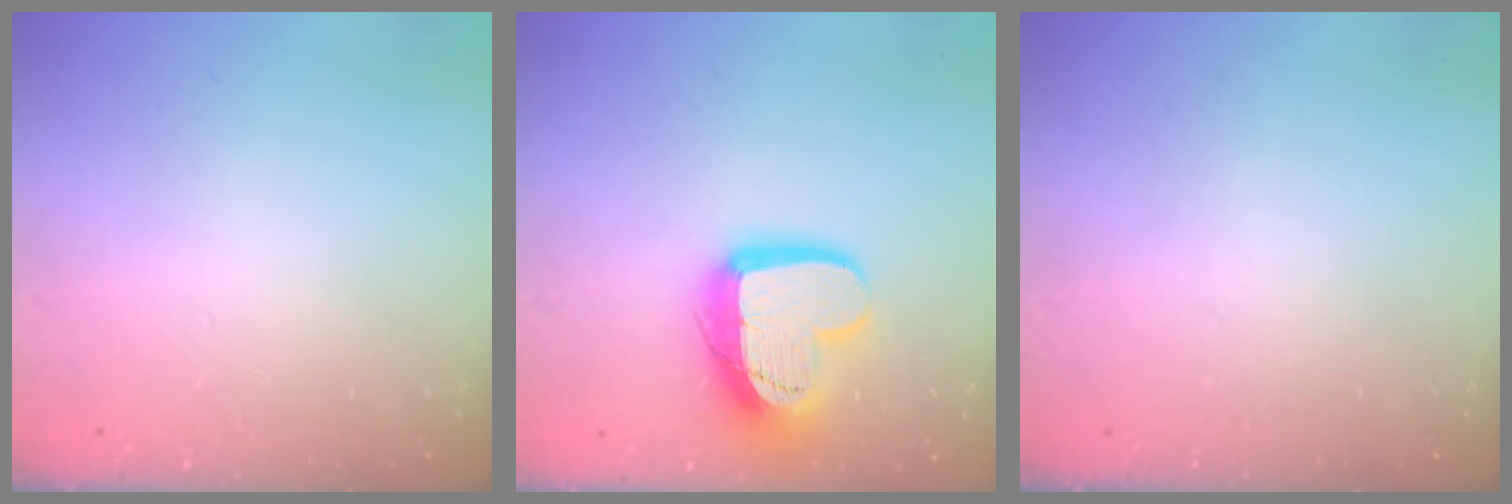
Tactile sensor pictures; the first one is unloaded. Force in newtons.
{"total": 16.0, "press": 16.0, "slide": 1.4}
{"total": 0.0}